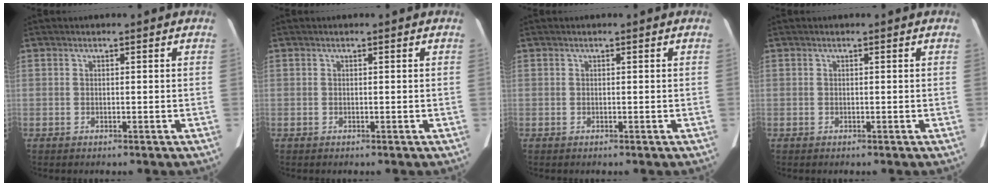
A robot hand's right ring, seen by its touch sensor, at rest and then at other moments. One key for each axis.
{"total": 0.0}
{"total": 0.0}
{"total": 0.0}